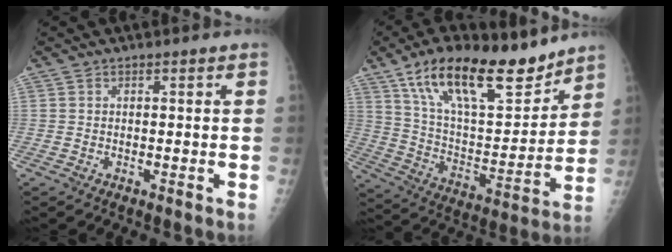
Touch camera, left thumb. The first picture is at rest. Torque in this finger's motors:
{"motor_torque": [1.33, 1.34, 1.50, -1.27, 0.17]}